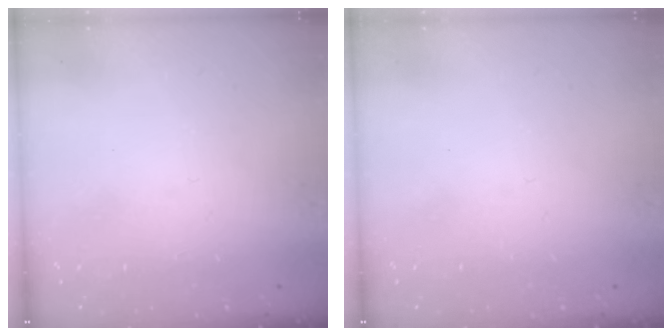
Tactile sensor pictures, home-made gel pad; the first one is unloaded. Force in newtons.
{"total": 0.0}